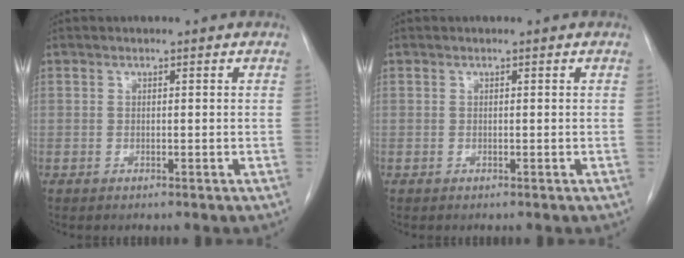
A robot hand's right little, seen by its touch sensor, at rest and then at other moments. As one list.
[{"total": 0.0}]